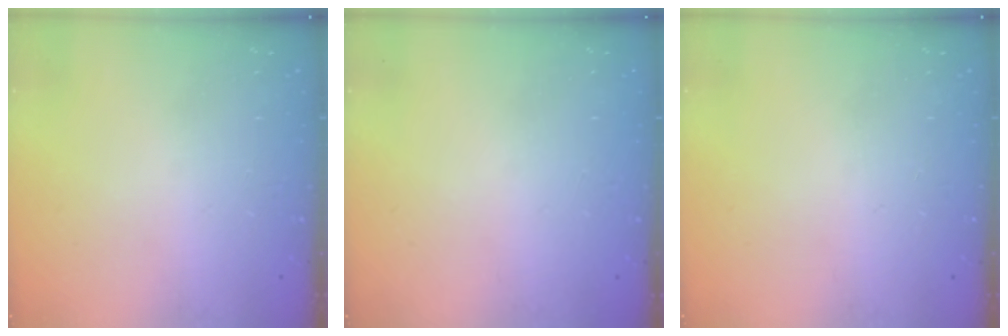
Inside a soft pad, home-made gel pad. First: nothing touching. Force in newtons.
{"total": 0.0}
{"total": 0.0}